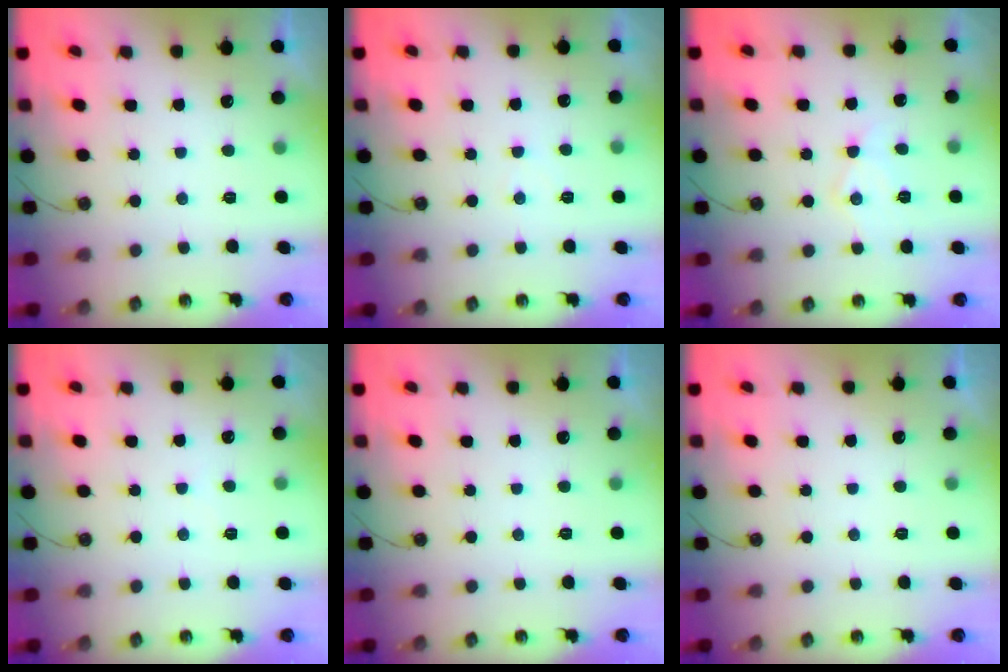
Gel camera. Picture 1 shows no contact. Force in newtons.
{"total": 3.8, "press": 3.7, "slide": 0.5}
{"total": 9.0, "press": 9.0, "slide": 0.5}
{"total": 2.1, "press": 2.1, "slide": 0.4}
{"total": 0.0}
{"total": 0.0}